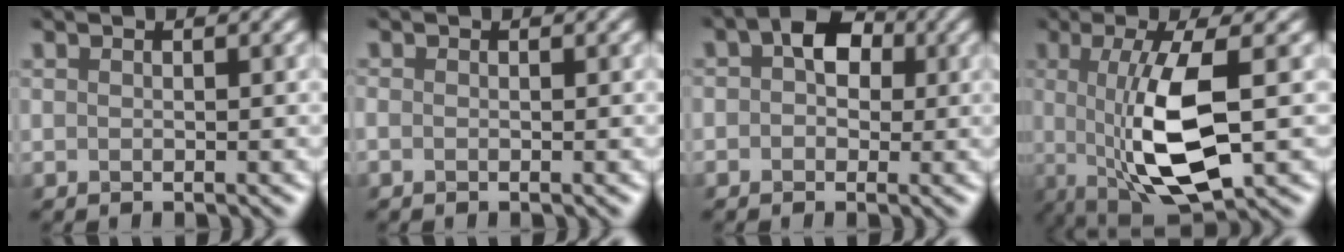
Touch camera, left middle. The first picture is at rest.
{"total": 0.5, "force": [-0.5, 0.0, 0.2], "torque": [-0.004, -0.001, -0.007]}
{"total": 3.2, "force": [0.6, 2.3, 2.2], "torque": [-0.014, 0.016, -0.012]}
{"total": 8.7, "force": [-0.4, 2.4, 8.4], "torque": [-0.152, -0.010, -0.006]}